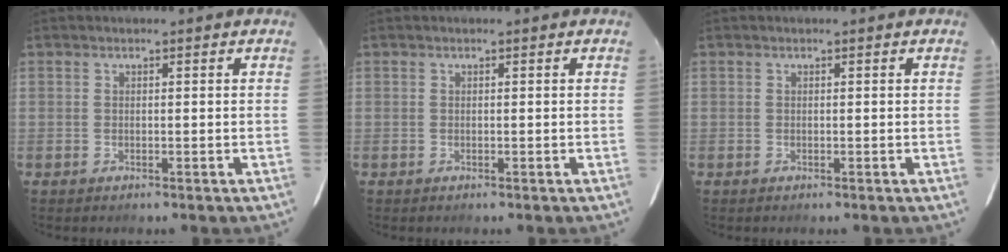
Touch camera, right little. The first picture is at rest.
{"total": 0.0}
{"total": 0.0}